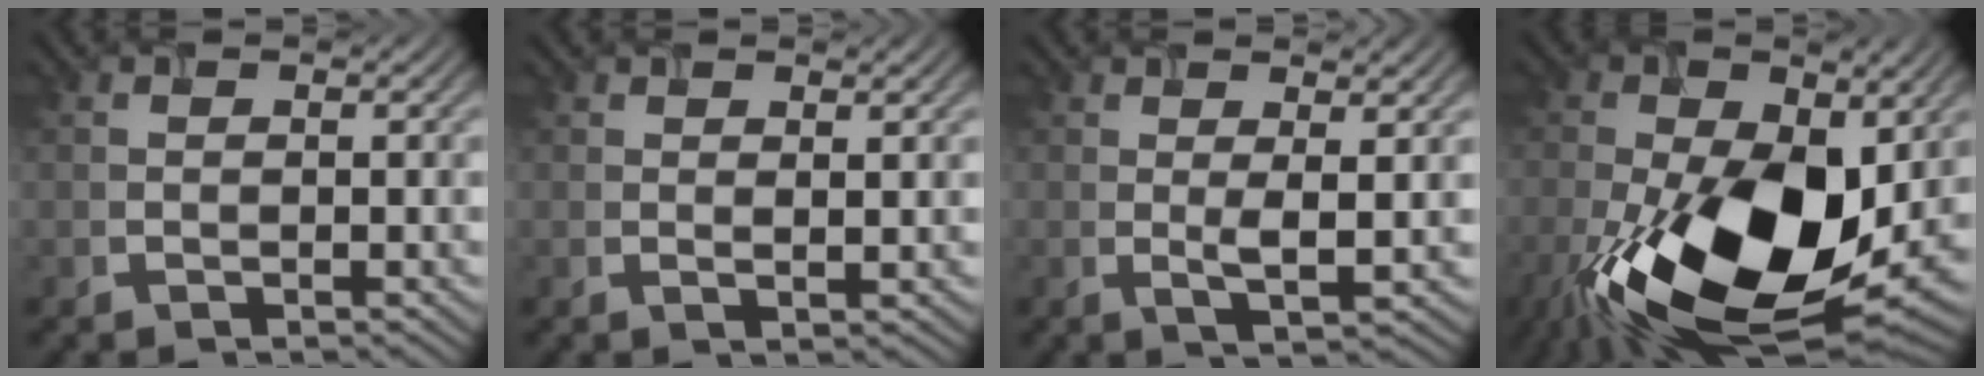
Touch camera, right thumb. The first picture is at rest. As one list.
[{"total": 1.2, "force": [0.9, 0.0, 0.7], "torque": [-0.013, -0.002, 0.016]}, {"total": 2.7, "force": [0.9, 0.2, 2.6], "torque": [-0.058, -0.004, 0.018]}, {"total": 19.2, "force": [-4.5, 10.9, 15.2], "torque": [-0.294, -0.044, -0.067]}]